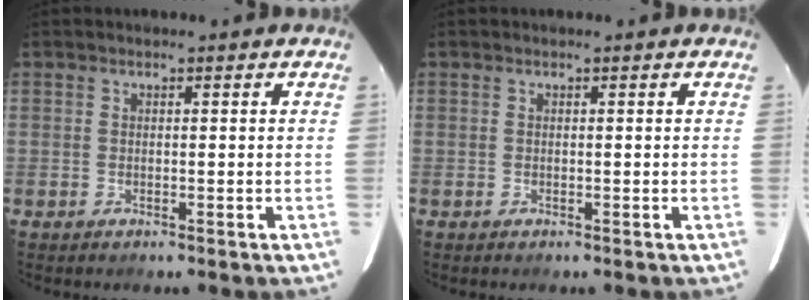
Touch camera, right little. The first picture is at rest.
{"total": 0.0}